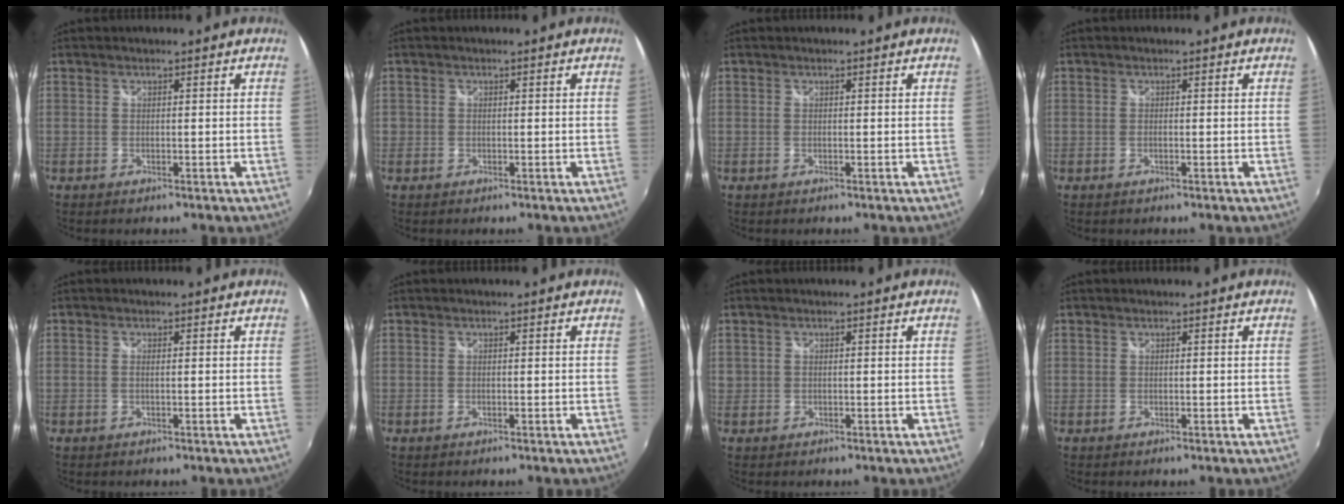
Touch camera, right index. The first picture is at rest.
{"total": 0.9, "force": [-0.2, 0.8, 0.2], "torque": [-0.005, -0.002, -0.006]}
{"total": 0.0}
{"total": 0.6, "force": [-0.2, 0.0, 0.6], "torque": [-0.011, 0.000, -0.006]}
{"total": 0.7, "force": [-0.1, -0.1, 0.7], "torque": [-0.014, 0.000, -0.003]}
{"total": 0.0}
{"total": 0.9, "force": [0.2, 0.9, 0.2], "torque": [-0.003, 0.000, 0.002]}
{"total": 0.0}